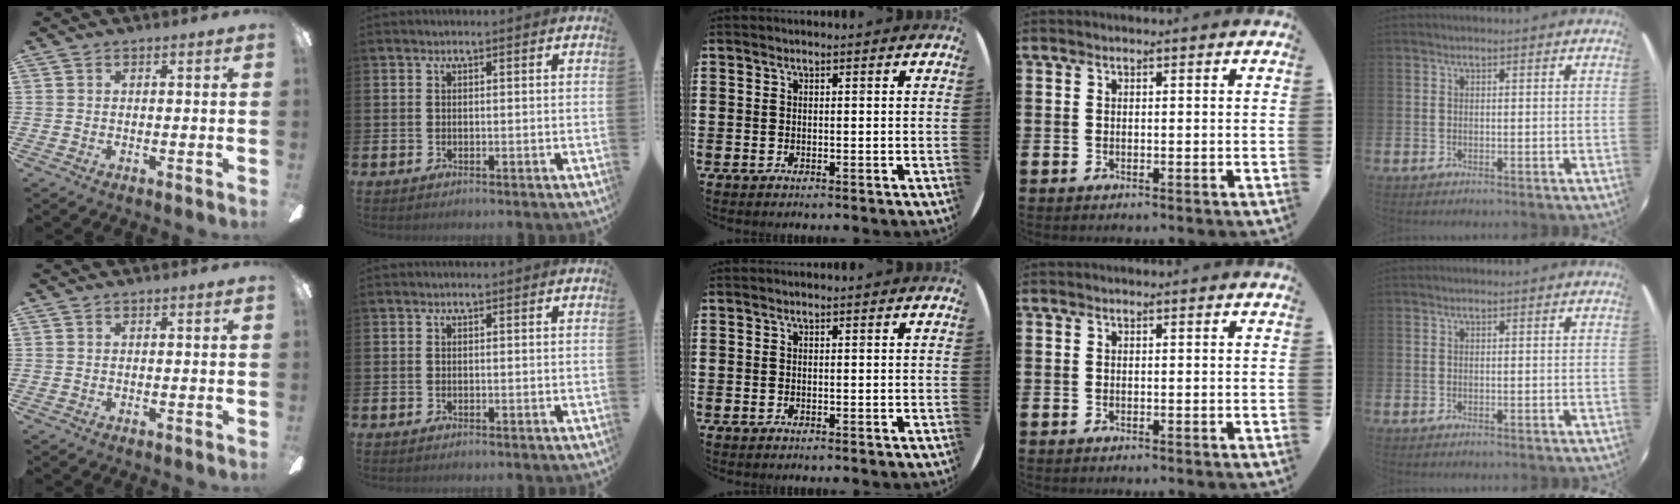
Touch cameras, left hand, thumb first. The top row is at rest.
{}